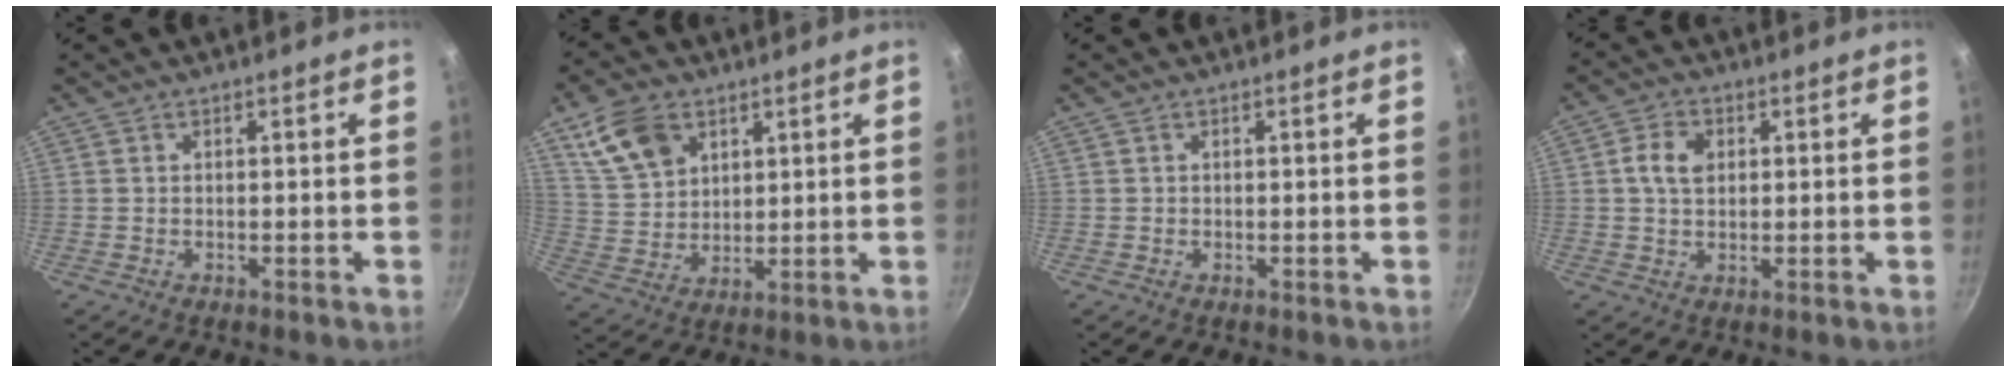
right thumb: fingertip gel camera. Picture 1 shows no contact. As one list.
[{"total": 10.9, "force": [5.5, 7.4, 5.8], "torque": [-0.094, -0.014, 0.116]}, {"total": 0.0}, {"total": 5.3, "force": [1.1, 3.8, 3.6], "torque": [-0.055, 0.005, 0.016]}]